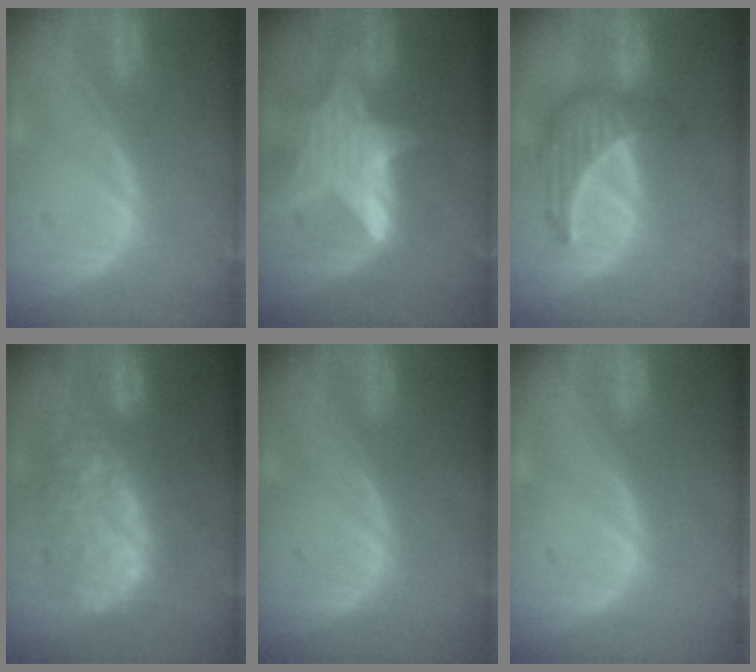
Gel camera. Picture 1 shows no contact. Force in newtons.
{"total": 8.1, "press": 8.0, "slide": 0.6}
{"total": 6.6, "press": 6.5, "slide": 1.2}
{"total": 11.6, "press": 11.6, "slide": 1.3}
{"total": 0.0}
{"total": 0.0}